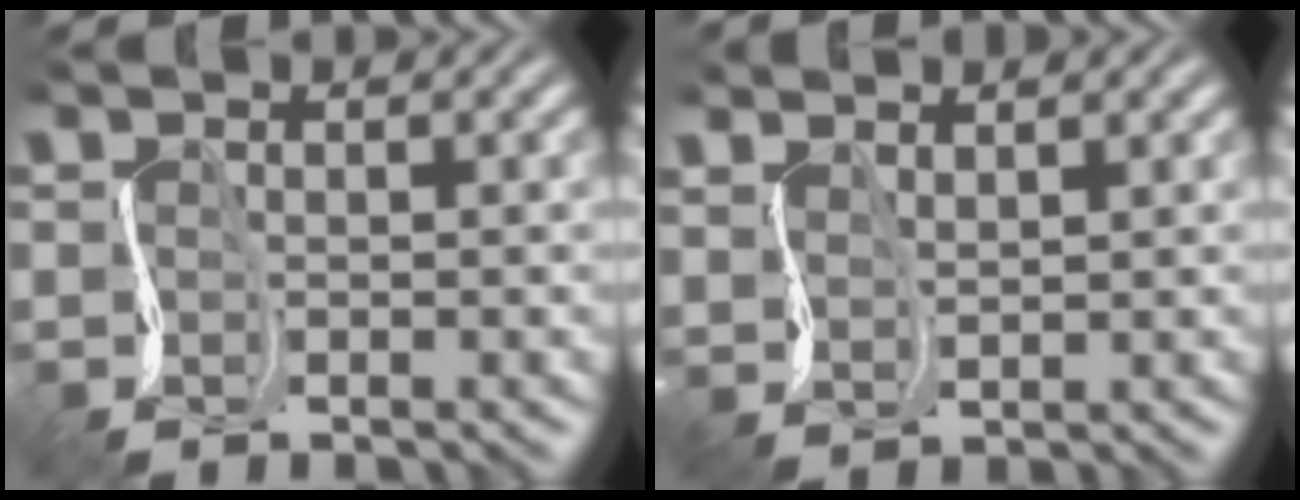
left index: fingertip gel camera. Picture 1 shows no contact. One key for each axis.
{"total": 2.0, "fx": 1.9, "fy": 0.5, "fz": -0.1, "tx": -0.006, "ty": 0.002, "tz": 0.044}